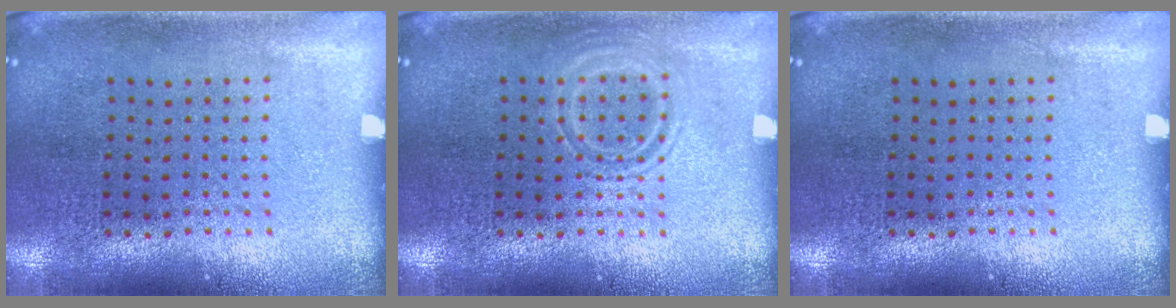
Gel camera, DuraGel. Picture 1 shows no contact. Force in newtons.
{"total": 1.9, "press": 1.9, "slide": 0.3}
{"total": 0.0}